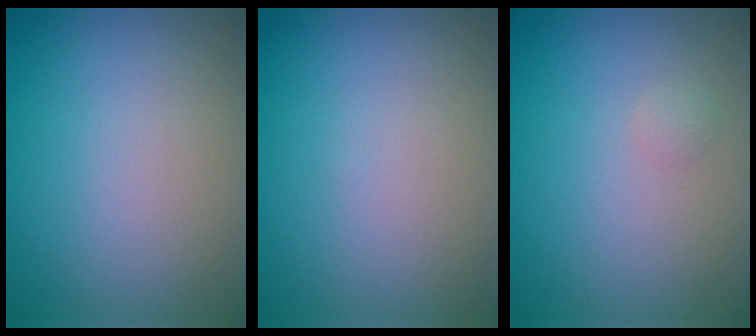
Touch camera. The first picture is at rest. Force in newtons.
{"total": 0.0}
{"total": 0.6, "press": 0.6, "slide": 0.0}